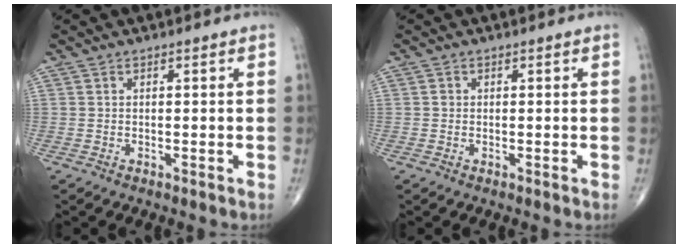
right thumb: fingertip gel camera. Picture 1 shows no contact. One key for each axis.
{"total": 0.5, "fx": 0.0, "fy": 0.5, "fz": 0.2, "tx": 0.002, "ty": 0.002, "tz": -0.001}